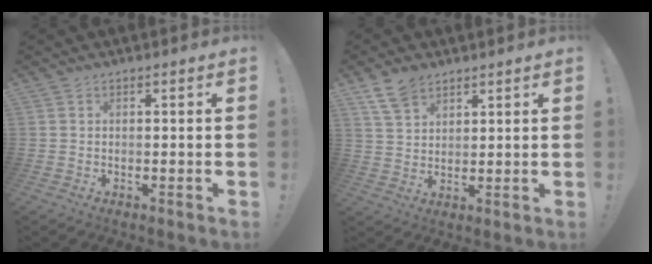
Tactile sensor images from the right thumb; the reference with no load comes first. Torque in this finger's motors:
{"motor_torque": [-0.03, 1.42, -0.02, 0.11, 0.00]}